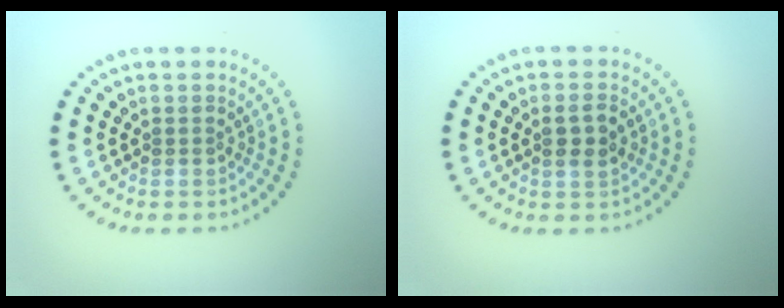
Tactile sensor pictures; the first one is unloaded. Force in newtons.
{"total": 2.2, "press": 2.1, "slide": 0.5}